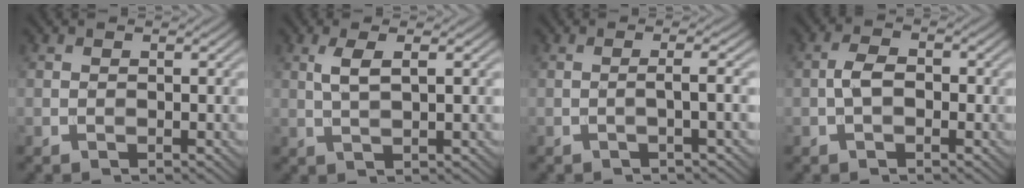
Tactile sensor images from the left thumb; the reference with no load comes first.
{"total": 3.0, "force": [1.0, 0.7, 2.8], "torque": [-0.061, 0.004, 0.020]}
{"total": 2.5, "force": [-0.4, 0.4, 2.4], "torque": [-0.031, 0.013, -0.018]}
{"total": 3.0, "force": [-0.6, 1.7, 2.4], "torque": [-0.051, 0.006, -0.015]}